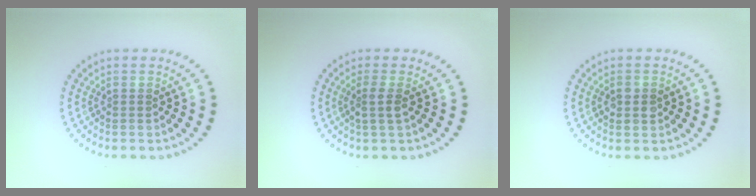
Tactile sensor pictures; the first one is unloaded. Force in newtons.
{"total": 1.6, "press": 1.3, "slide": 1.0}
{"total": 1.9, "press": 1.9, "slide": 0.1}